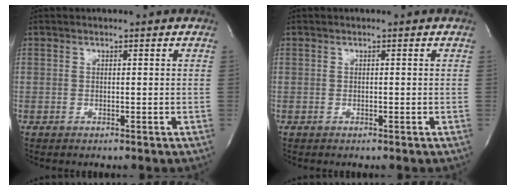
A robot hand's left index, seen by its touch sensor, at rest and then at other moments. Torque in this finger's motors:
{"motor_torque": [-0.03, -0.01, -0.03, -0.01]}